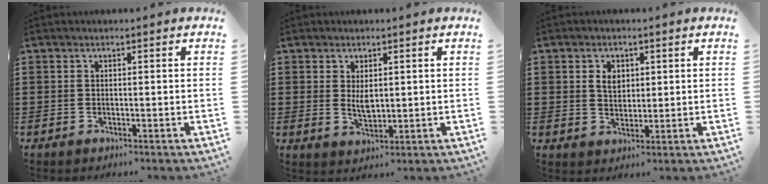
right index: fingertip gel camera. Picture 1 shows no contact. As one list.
[{"total": 2.7, "force": [0.6, 1.2, 2.4], "torque": [-0.040, -0.003, 0.010]}, {"total": 3.2, "force": [1.0, 2.2, 2.1], "torque": [-0.048, 0.009, 0.018]}]